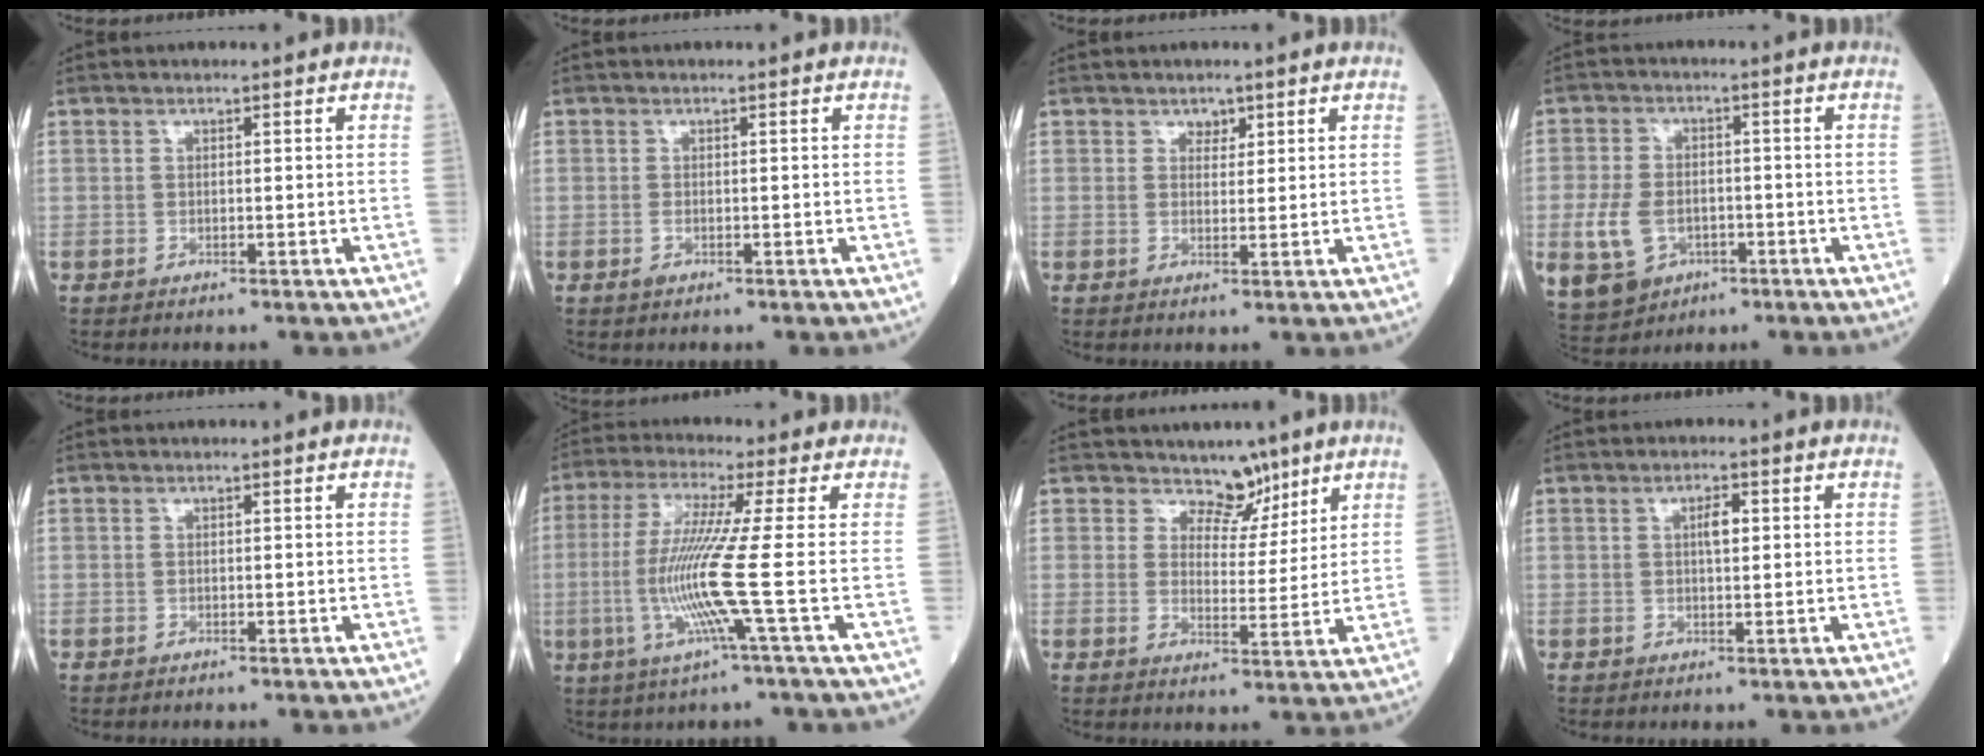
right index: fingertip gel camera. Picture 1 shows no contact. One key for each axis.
{"total": 0.7, "fx": -0.3, "fy": 0.3, "fz": 0.6, "tx": -0.015, "ty": -0.001, "tz": 0.000}
{"total": 1.7, "fx": 1.2, "fy": 1.0, "fz": 0.5, "tx": -0.002, "ty": -0.002, "tz": 0.018}
{"total": 11.8, "fx": -3.6, "fy": 8.9, "fz": 6.9, "tx": -0.176, "ty": 0.002, "tz": -0.047}
{"total": 0.0}
{"total": 10.0, "fx": -1.8, "fy": -2.2, "fz": 9.6, "tx": -0.207, "ty": -0.015, "tz": -0.037}
{"total": 4.9, "fx": 4.1, "fy": 2.6, "fz": 0.8, "tx": 0.000, "ty": -0.010, "tz": 0.064}
{"total": 2.2, "fx": 0.6, "fy": 0.6, "fz": 2.0, "tx": -0.036, "ty": 0.004, "tz": 0.013}